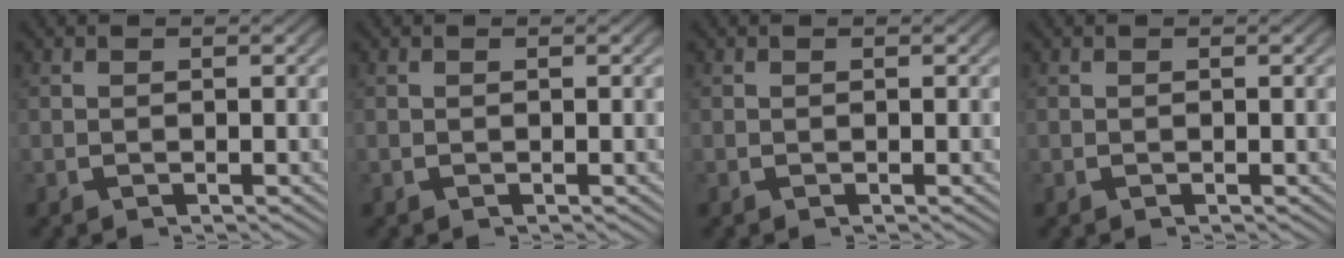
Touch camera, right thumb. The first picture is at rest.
{"total": 0.0}
{"total": 0.0}
{"total": 0.0}